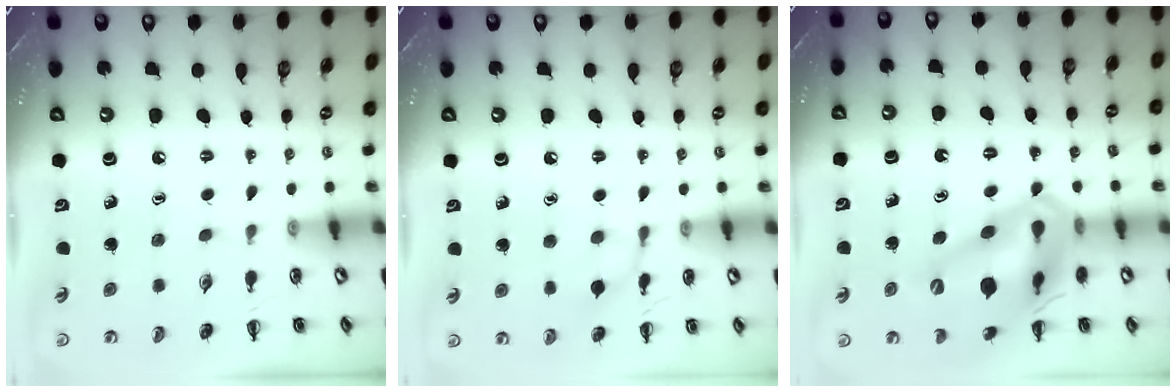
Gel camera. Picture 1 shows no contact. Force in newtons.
{"total": 6.3, "press": 6.1, "slide": 1.4}
{"total": 19.0, "press": 18.5, "slide": 4.1}